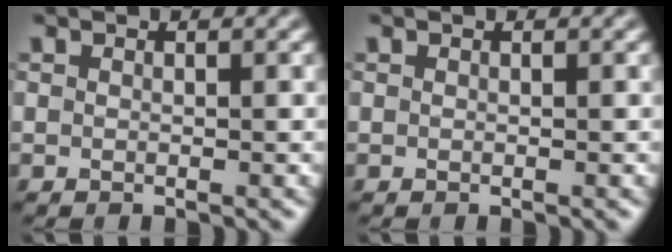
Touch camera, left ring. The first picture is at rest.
{"total": 0.0}